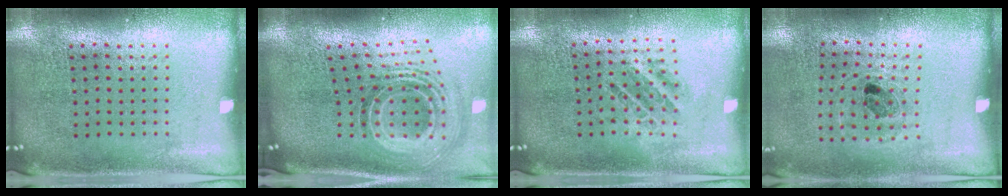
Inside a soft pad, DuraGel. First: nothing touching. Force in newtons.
{"total": 2.3, "press": 1.5, "slide": 1.7}
{"total": 1.0, "press": 1.0, "slide": 0.2}
{"total": 1.0, "press": 0.9, "slide": 0.6}